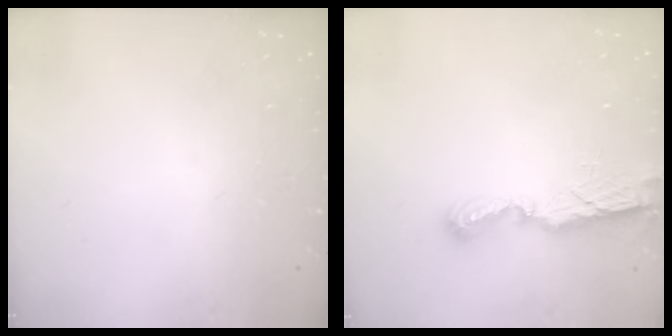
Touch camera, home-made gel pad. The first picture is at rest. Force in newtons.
{"total": 7.2, "press": 7.2, "slide": 0.2}